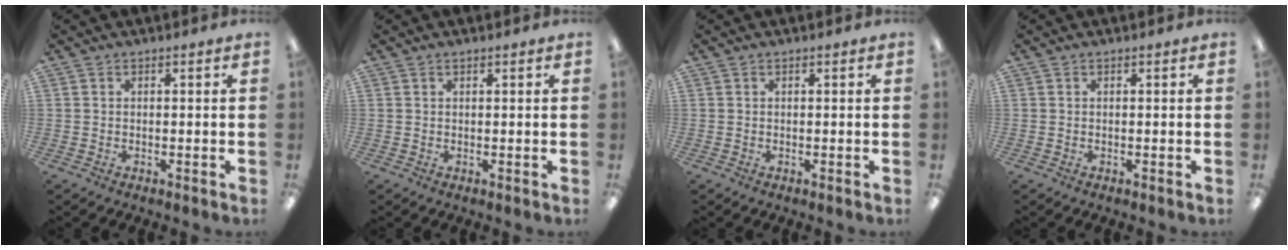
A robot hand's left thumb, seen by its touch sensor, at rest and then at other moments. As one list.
[{"total": 0.6, "force": [0.5, 0.2, 0.3], "torque": [-0.006, 0.003, 0.008]}, {"total": 0.0}, {"total": 0.0}]